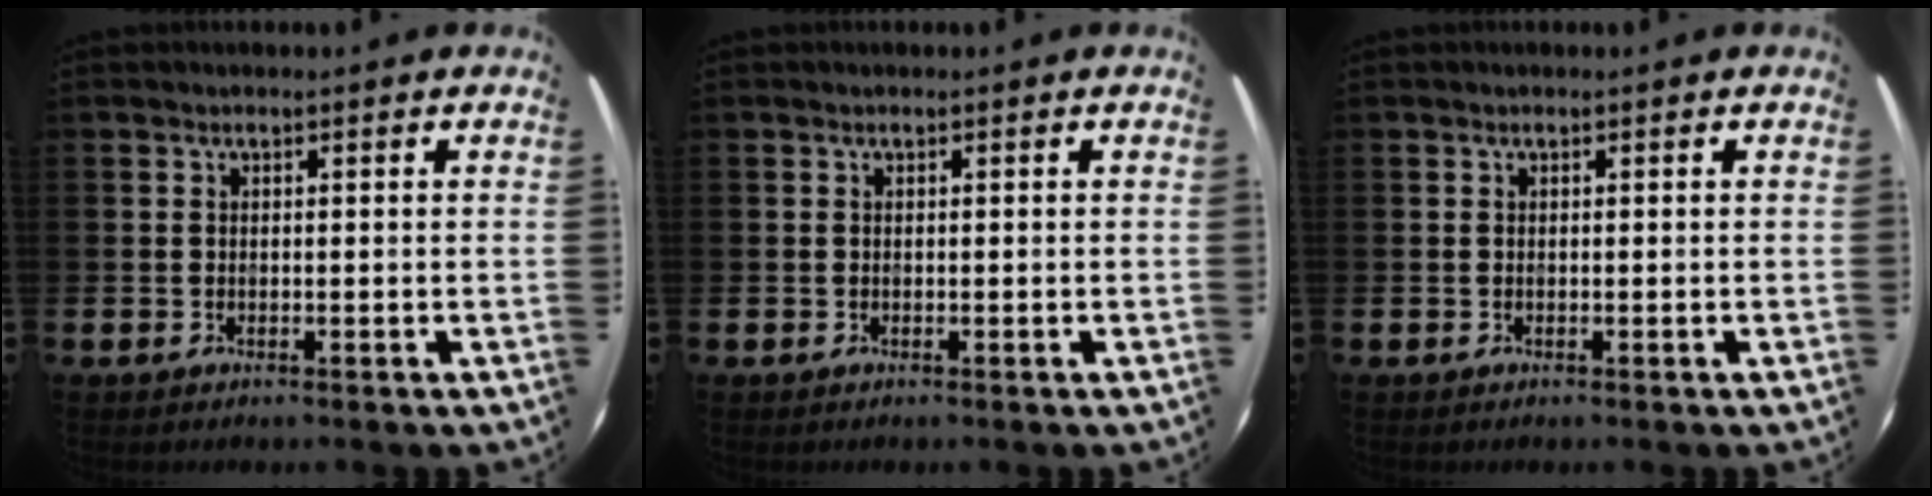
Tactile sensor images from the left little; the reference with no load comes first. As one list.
[{"total": 0.0}, {"total": 0.0}]